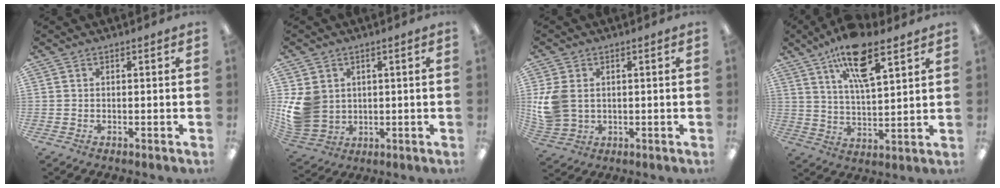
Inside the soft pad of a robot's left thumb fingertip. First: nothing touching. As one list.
[{"total": 9.7, "force": [1.4, 8.5, 4.3], "torque": [-0.108, 0.002, 0.031]}, {"total": 8.0, "force": [1.0, 6.3, 4.8], "torque": [-0.109, 0.007, 0.022]}, {"total": 14.8, "force": [9.5, 5.1, 10.1], "torque": [-0.174, -0.033, 0.161]}]